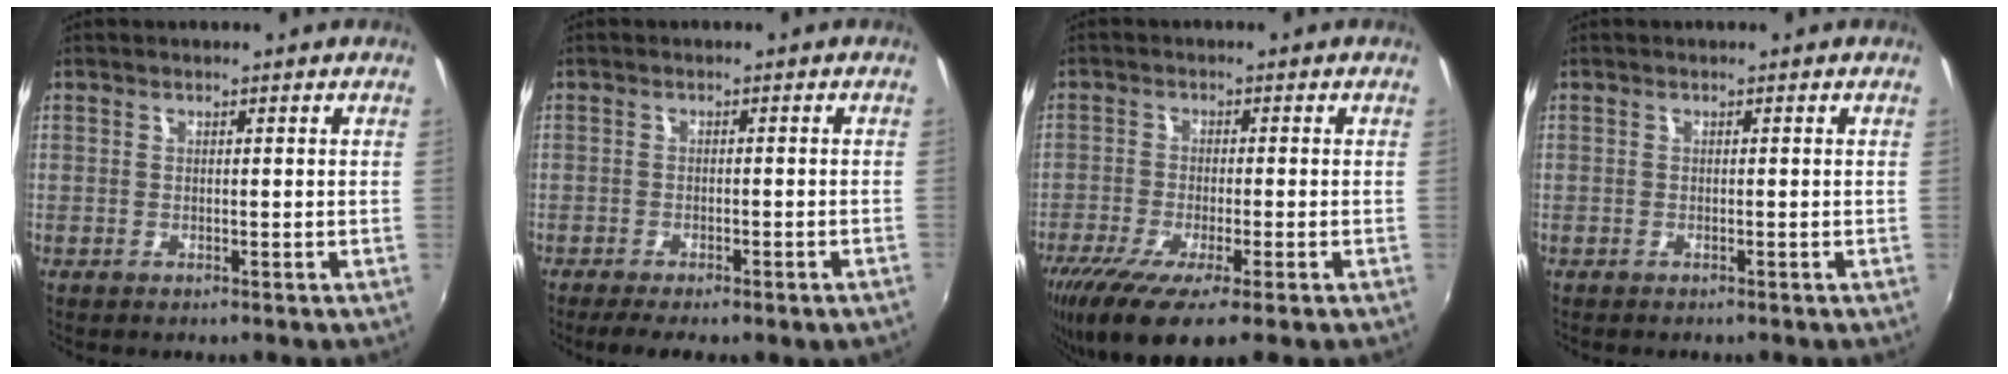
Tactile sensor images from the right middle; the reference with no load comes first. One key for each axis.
{"total": 6.2, "fx": -4.7, "fy": 0.9, "fz": 3.9, "tx": -0.081, "ty": -0.019, "tz": -0.064}
{"total": 12.1, "fx": -7.5, "fy": 2.3, "fz": 9.3, "tx": -0.188, "ty": -0.049, "tz": -0.125}
{"total": 0.0}